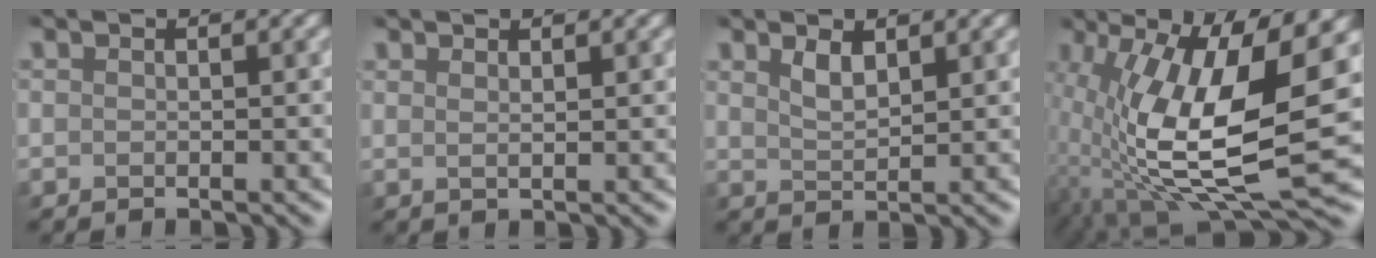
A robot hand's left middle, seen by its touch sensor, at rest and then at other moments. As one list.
[{"total": 0.7, "force": [0.5, 0.0, 0.4], "torque": [-0.006, 0.002, 0.006]}, {"total": 1.7, "force": [1.5, 0.4, 0.8], "torque": [-0.019, 0.004, 0.030]}, {"total": 13.1, "force": [0.1, 4.5, 12.3], "torque": [-0.241, -0.014, 0.000]}]